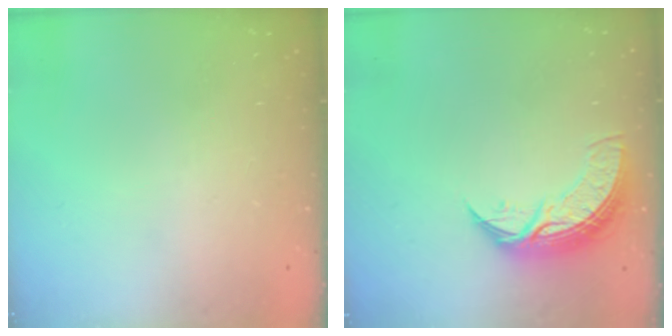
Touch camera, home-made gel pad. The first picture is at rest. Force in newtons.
{"total": 7.9, "press": 7.9, "slide": 0.6}